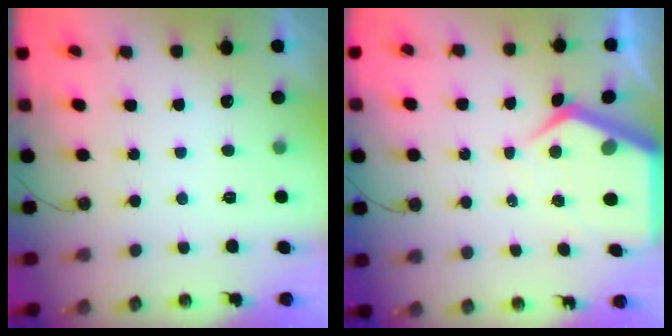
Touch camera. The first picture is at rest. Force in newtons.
{"total": 7.9, "press": 7.9, "slide": 0.8}